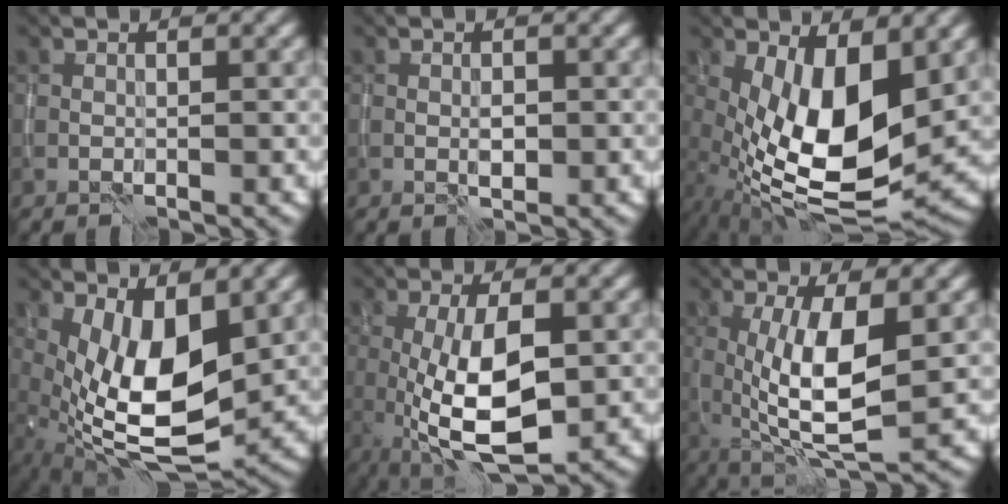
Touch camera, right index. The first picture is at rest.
{"total": 1.1, "force": [-0.2, 0.5, 0.9], "torque": [-0.017, -0.001, -0.003]}
{"total": 11.4, "force": [0.1, 4.7, 10.4], "torque": [-0.186, -0.019, 0.005]}
{"total": 9.3, "force": [0.8, 4.0, 8.4], "torque": [-0.158, -0.016, 0.019]}
{"total": 8.9, "force": [-1.3, 3.4, 8.1], "torque": [-0.166, -0.011, -0.020]}
{"total": 7.7, "force": [0.3, 2.5, 7.3], "torque": [-0.137, -0.011, 0.009]}